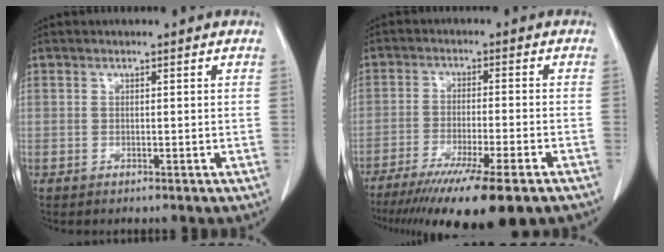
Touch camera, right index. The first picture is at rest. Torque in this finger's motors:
{"motor_torque": [1.22, -0.92, 1.05, 0.21]}